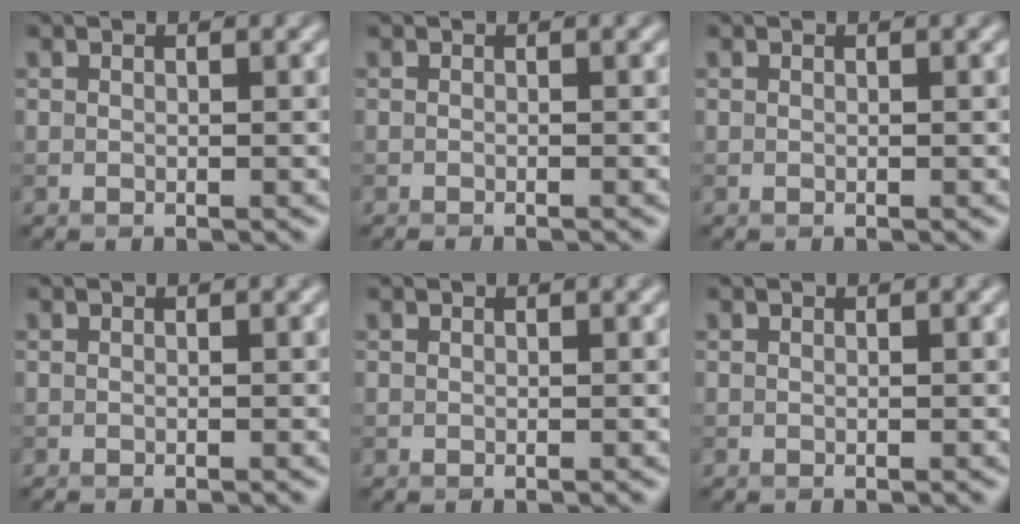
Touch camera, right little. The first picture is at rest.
{"total": 0.8, "force": [-0.8, 0.1, 0.3], "torque": [0.004, -0.002, -0.013]}
{"total": 0.0}
{"total": 0.7, "force": [-0.6, 0.0, 0.2], "torque": [0.004, -0.001, -0.010]}
{"total": 0.0}
{"total": 0.0}